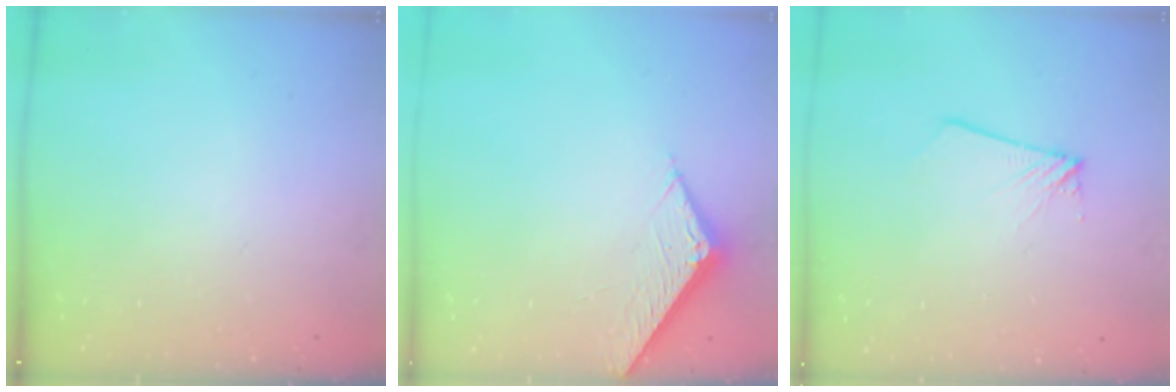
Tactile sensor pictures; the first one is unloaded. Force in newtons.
{"total": 7.4, "press": 7.4, "slide": 0.2}
{"total": 1.7, "press": 1.7, "slide": 0.1}